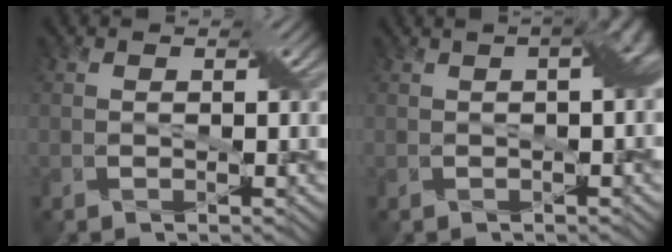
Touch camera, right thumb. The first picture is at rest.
{"total": 3.9, "force": [0.4, 1.1, 3.7], "torque": [-0.041, 0.016, 0.009]}